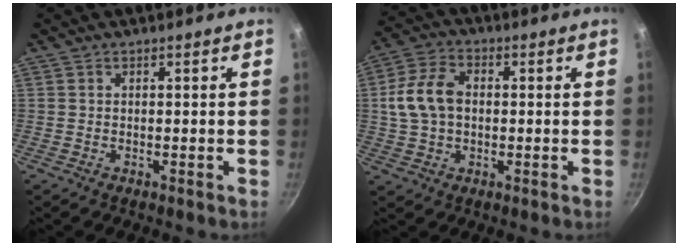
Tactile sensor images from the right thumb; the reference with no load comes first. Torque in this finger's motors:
{"motor_torque": [-0.35, 0.50, 0.15, -0.15, 0.11]}